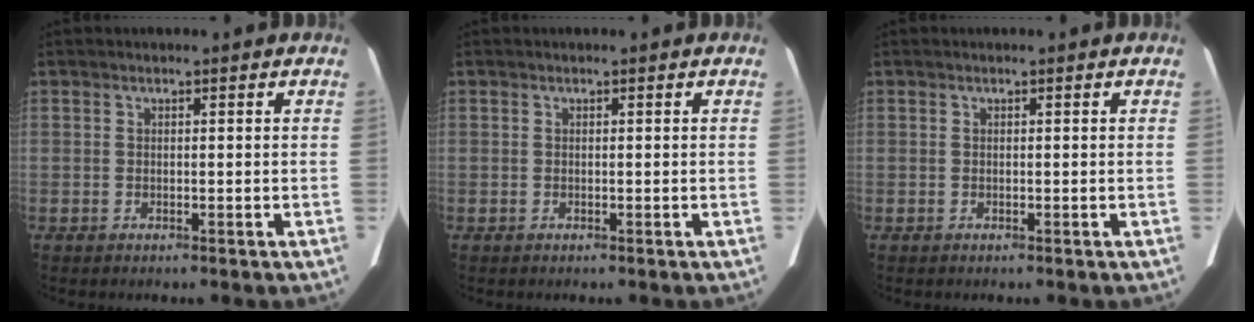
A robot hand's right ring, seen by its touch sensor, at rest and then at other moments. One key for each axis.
{"total": 0.0}
{"total": 0.0}